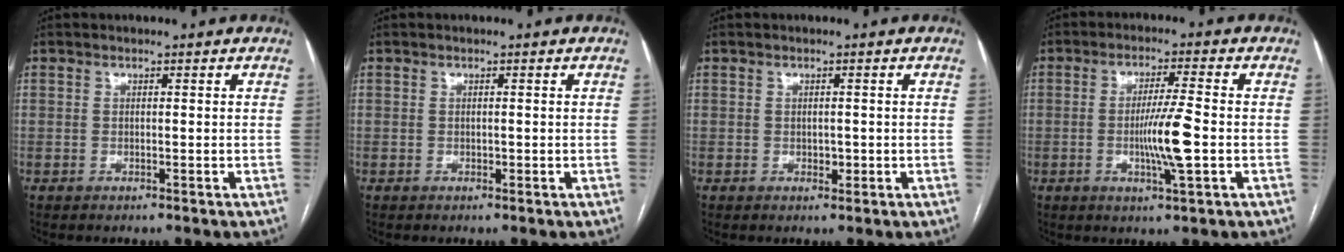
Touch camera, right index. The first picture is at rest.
{"total": 0.0}
{"total": 1.1, "force": [-0.2, 0.8, 0.7], "torque": [-0.009, 0.000, 0.000]}
{"total": 7.2, "force": [-1.4, -0.2, 7.1], "torque": [-0.129, -0.010, -0.025]}